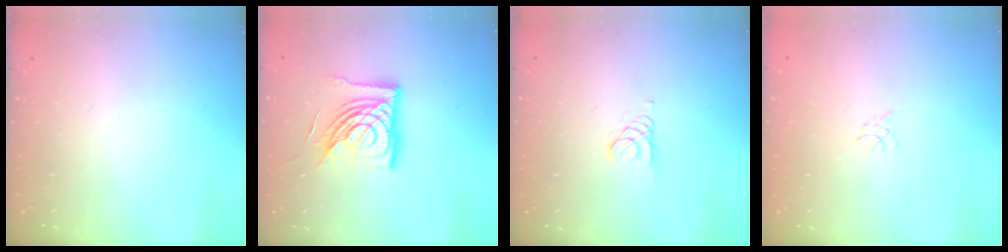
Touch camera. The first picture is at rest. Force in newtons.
{"total": 15.6, "press": 15.5, "slide": 1.2}
{"total": 0.7, "press": 0.7, "slide": 0.1}
{"total": 0.0}